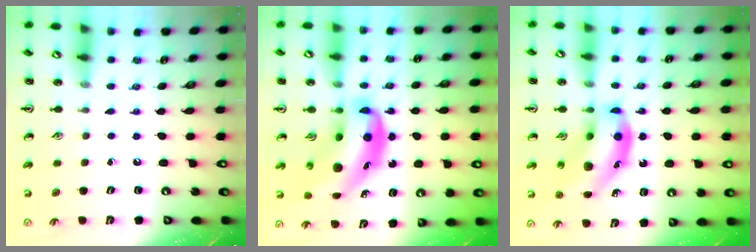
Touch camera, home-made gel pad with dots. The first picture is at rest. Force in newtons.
{"total": 12.7, "press": 12.1, "slide": 3.8}
{"total": 13.6, "press": 13.1, "slide": 3.7}